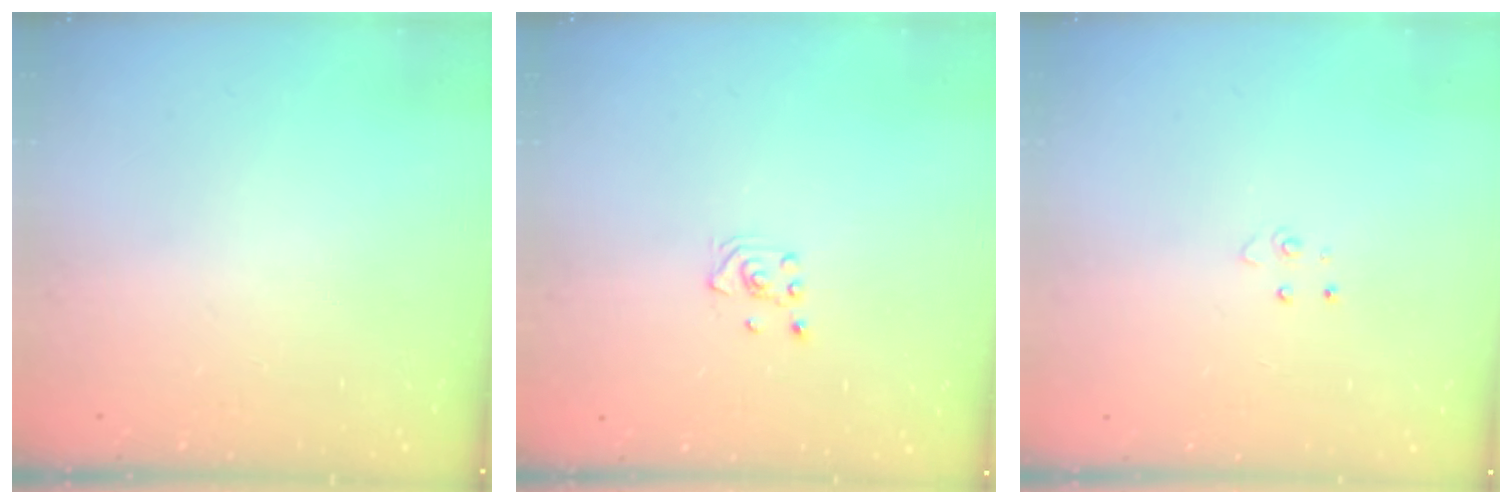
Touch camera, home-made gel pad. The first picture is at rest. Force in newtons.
{"total": 2.6, "press": 2.4, "slide": 1.0}
{"total": 3.4, "press": 3.4, "slide": 0.3}